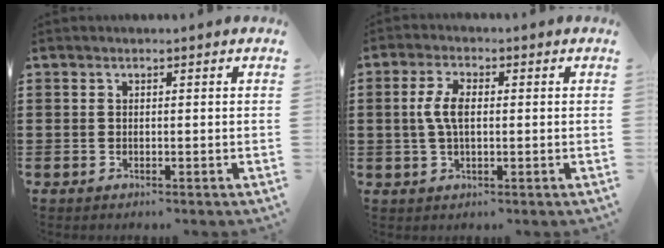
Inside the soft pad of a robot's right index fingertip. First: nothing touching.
{"total": 4.9, "force": [0.3, 2.2, 4.4], "torque": [-0.110, -0.001, -0.004]}